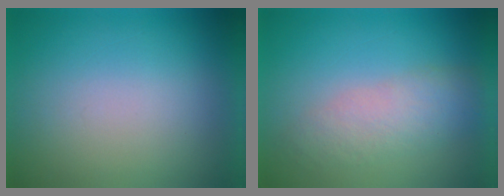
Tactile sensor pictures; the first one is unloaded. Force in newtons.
{"total": 2.9}